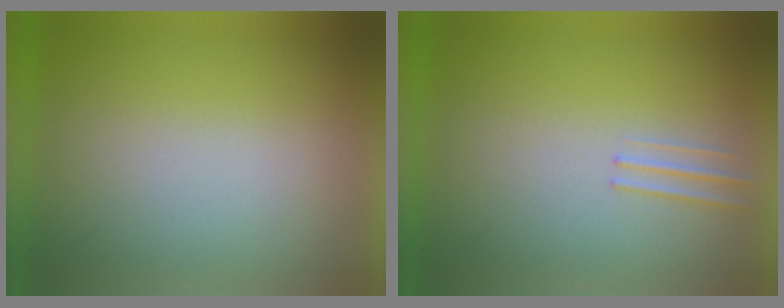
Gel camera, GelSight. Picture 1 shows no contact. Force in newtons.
{"total": 1.1}